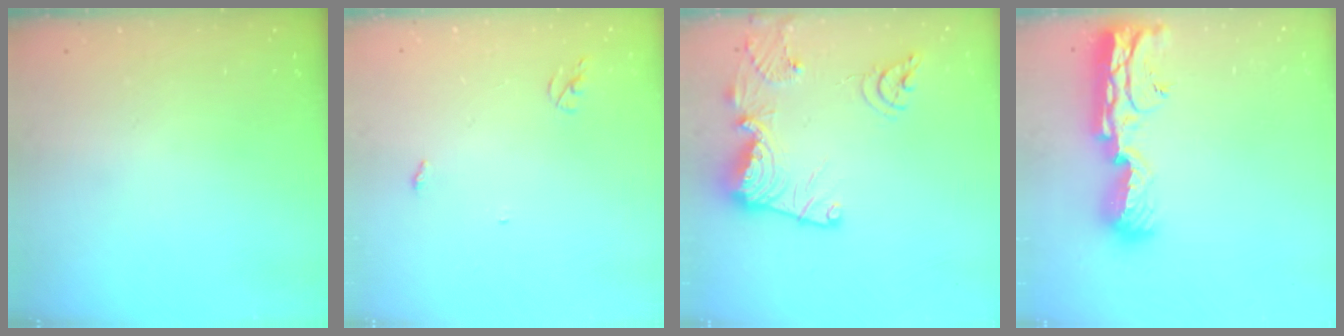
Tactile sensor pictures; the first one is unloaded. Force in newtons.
{"total": 2.6, "press": 2.6, "slide": 0.2}
{"total": 16.7, "press": 16.7, "slide": 1.2}
{"total": 20.1, "press": 19.4, "slide": 5.5}